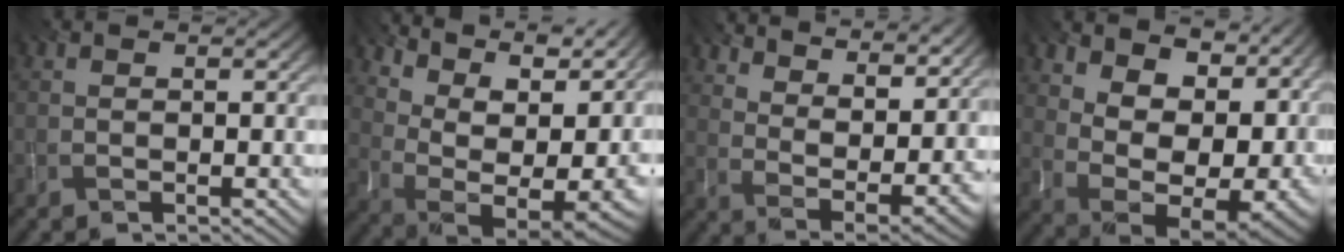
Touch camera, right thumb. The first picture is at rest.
{"total": 15.2, "force": [6.9, 7.2, 11.5], "torque": [-0.114, 0.043, 0.133]}
{"total": 13.9, "force": [10.4, 4.8, 7.9], "torque": [-0.147, -0.002, 0.140]}
{"total": 14.9, "force": [5.3, 7.7, 11.7], "torque": [-0.175, 0.016, 0.119]}